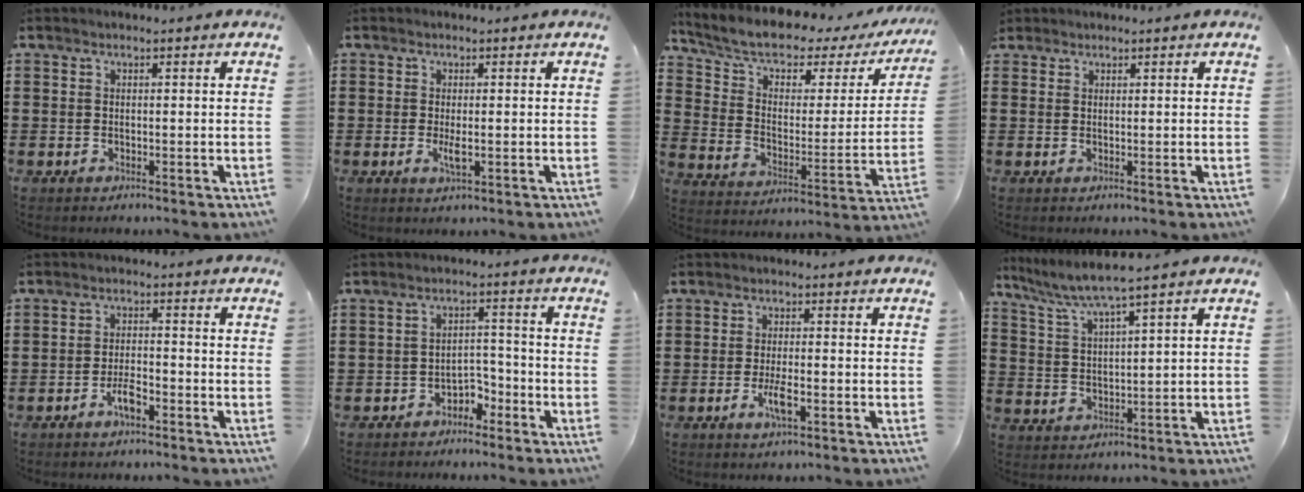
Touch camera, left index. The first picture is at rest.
{"total": 2.3, "force": [-0.2, 0.6, 2.2], "torque": [-0.046, -0.005, -0.006]}
{"total": 6.5, "force": [5.0, 2.6, 3.3], "torque": [-0.090, -0.035, 0.083]}
{"total": 1.0, "force": [0.9, 0.4, 0.1], "torque": [-0.004, 0.002, 0.018]}
{"total": 3.6, "force": [-2.1, 1.1, 2.7], "torque": [-0.052, 0.005, -0.041]}
{"total": 3.3, "force": [-2.8, 1.6, 0.9], "torque": [-0.022, 0.008, -0.058]}
{"total": 3.8, "force": [-1.2, 0.8, 3.5], "torque": [-0.079, -0.007, -0.027]}
{"total": 4.7, "force": [3.8, -0.6, 2.6], "torque": [-0.065, -0.022, 0.062]}